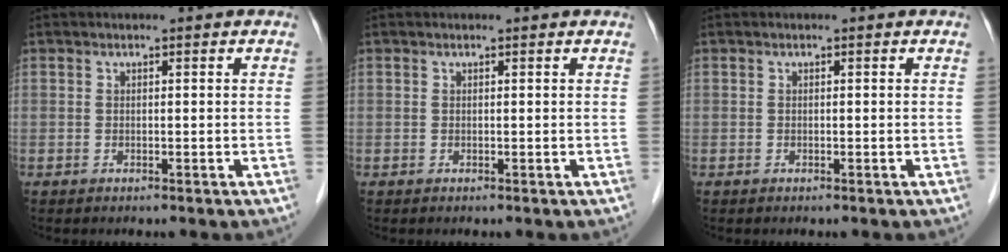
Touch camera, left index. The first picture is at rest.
{"total": 0.0}
{"total": 0.0}